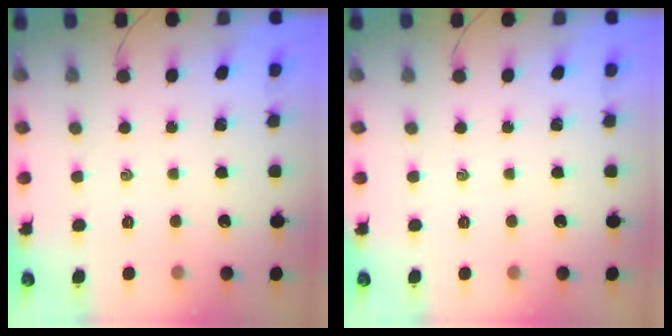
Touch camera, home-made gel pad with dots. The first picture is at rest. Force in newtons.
{"total": 0.0}